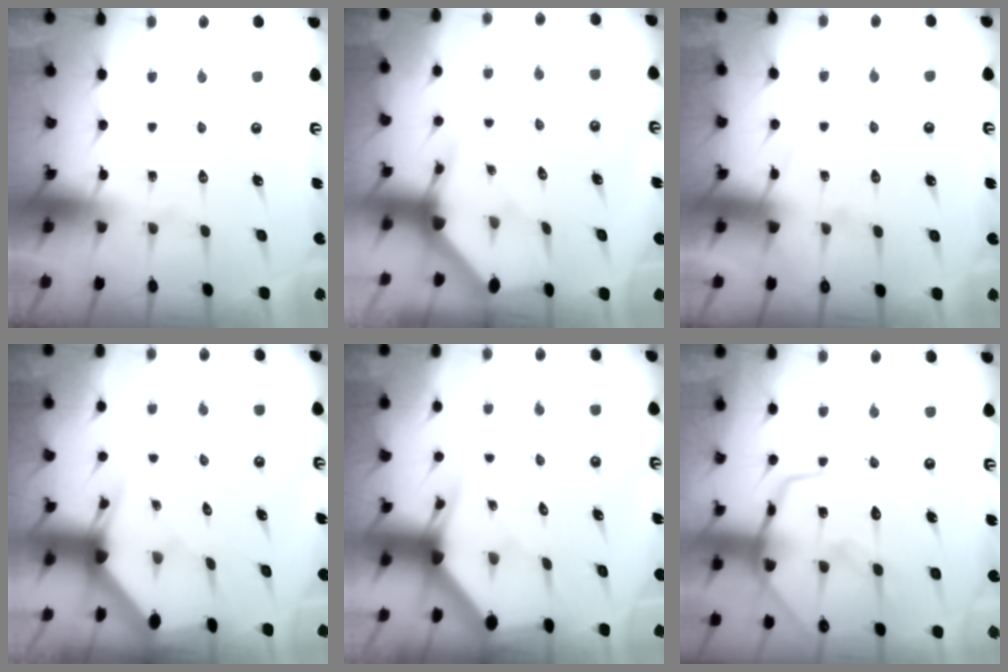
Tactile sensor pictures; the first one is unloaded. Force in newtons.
{"total": 3.2, "press": 3.1, "slide": 0.3}
{"total": 4.4, "press": 4.3, "slide": 0.7}
{"total": 2.8, "press": 2.8, "slide": 0.1}
{"total": 2.9, "press": 2.9, "slide": 0.2}
{"total": 15.7, "press": 15.6, "slide": 1.4}